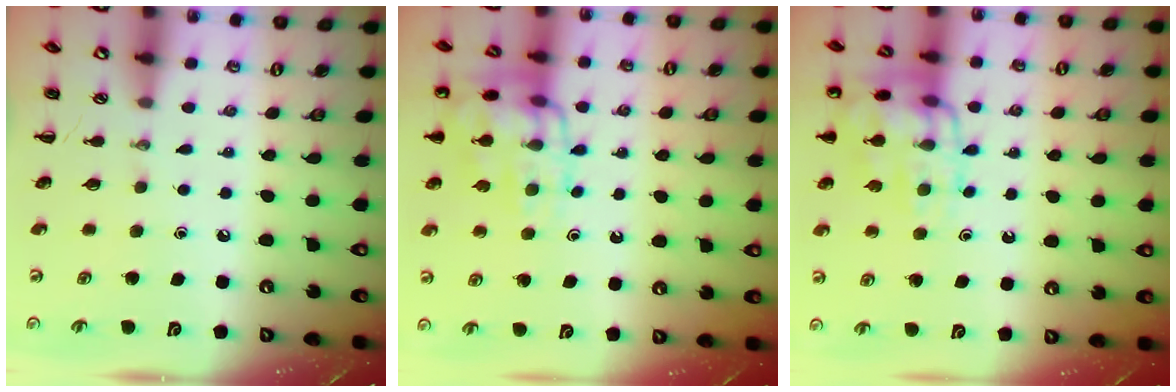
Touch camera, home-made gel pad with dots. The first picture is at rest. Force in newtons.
{"total": 14.7, "press": 14.6, "slide": 1.0}
{"total": 14.7, "press": 14.6, "slide": 1.0}